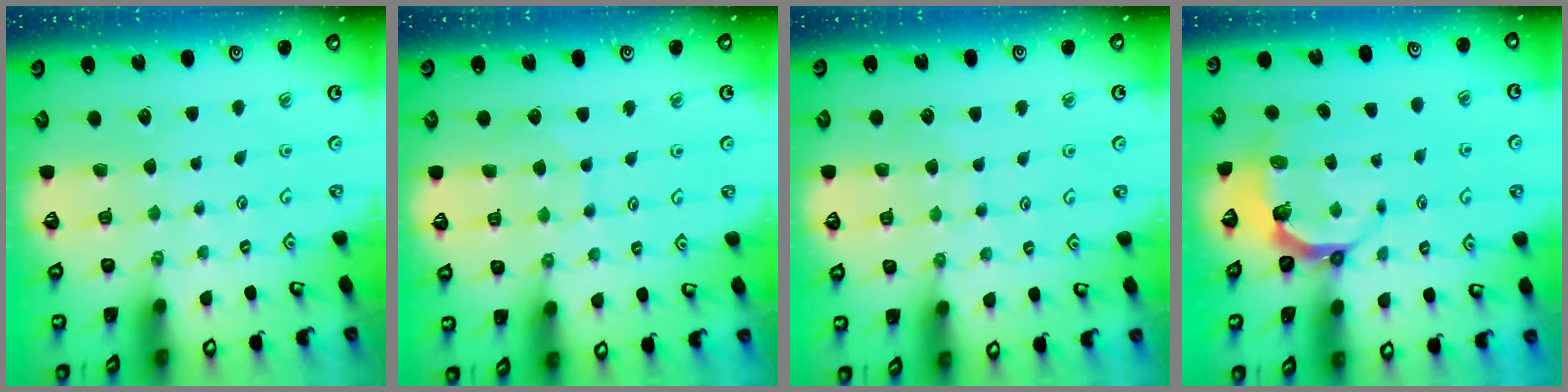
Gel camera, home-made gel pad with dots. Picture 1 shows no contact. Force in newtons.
{"total": 4.8, "press": 4.8, "slide": 0.5}
{"total": 4.9, "press": 4.8, "slide": 0.4}
{"total": 5.6, "press": 4.4, "slide": 3.4}